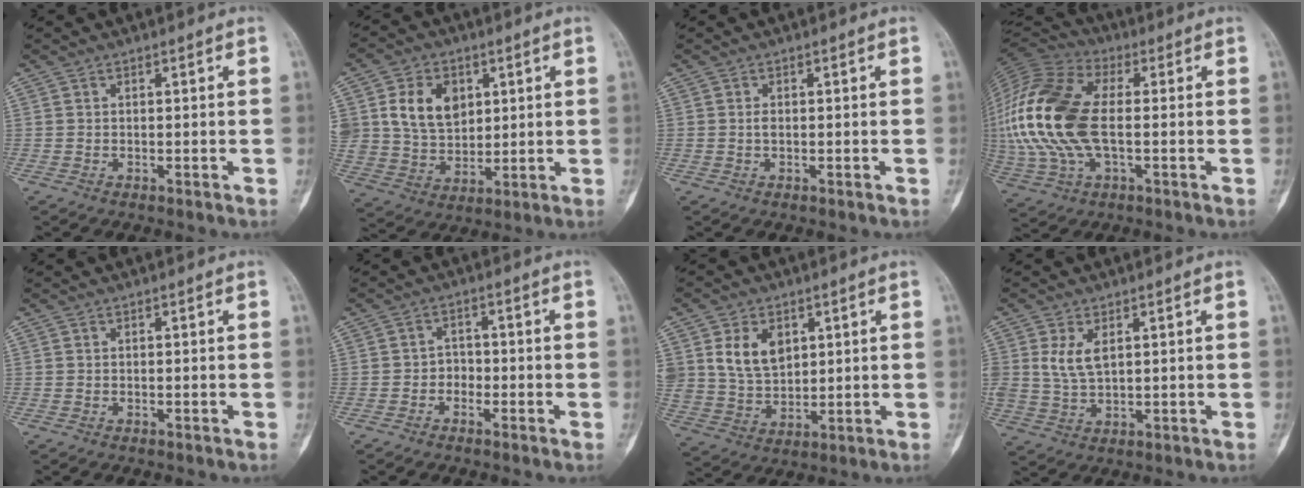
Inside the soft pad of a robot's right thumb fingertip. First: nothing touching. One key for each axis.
{"total": 12.1, "fx": 3.6, "fy": 8.9, "fz": 7.3, "tx": -0.100, "ty": -0.012, "tz": 0.075}
{"total": 0.9, "fx": -0.1, "fy": 0.5, "fz": 0.7, "tx": -0.015, "ty": 0.000, "tz": -0.002}
{"total": 21.0, "fx": -0.2, "fy": 11.2, "fz": 17.8, "tx": -0.409, "ty": 0.013, "tz": -0.004}
{"total": 0.0}
{"total": 2.3, "fx": -1.2, "fy": 1.8, "fz": 0.7, "tx": 0.005, "ty": 0.012, "tz": -0.028}
{"total": 9.5, "fx": 3.4, "fy": 6.7, "fz": 5.9, "tx": -0.086, "ty": -0.017, "tz": 0.077}
{"total": 5.2, "fx": 1.7, "fy": 2.5, "fz": 4.2, "tx": -0.086, "ty": -0.005, "tz": 0.043}